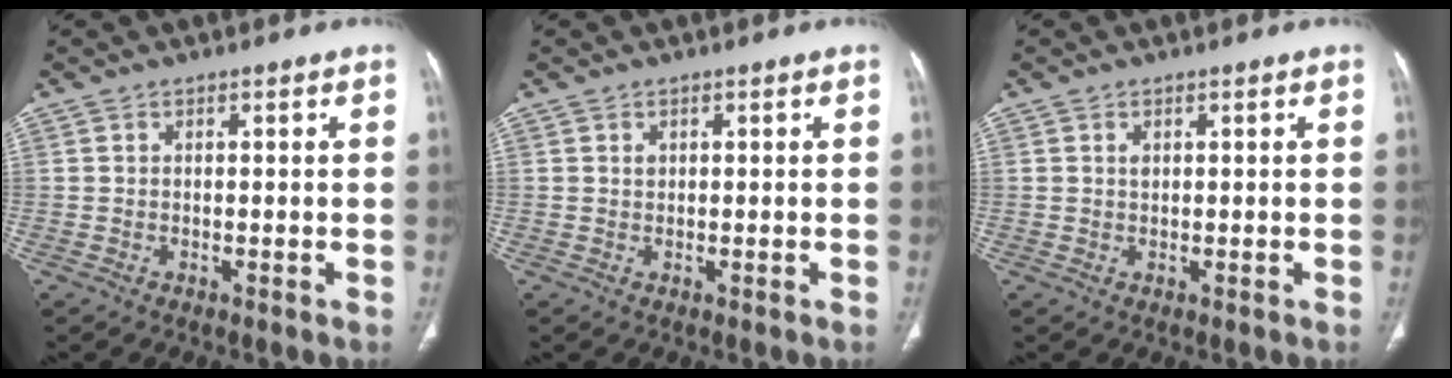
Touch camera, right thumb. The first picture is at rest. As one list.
[{"total": 0.7, "force": [0.3, 0.5, 0.3], "torque": [-0.003, -0.001, 0.007]}, {"total": 0.9, "force": [0.4, 0.6, 0.6], "torque": [-0.007, 0.000, 0.009]}]